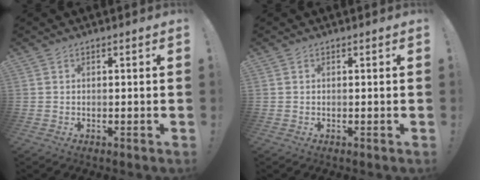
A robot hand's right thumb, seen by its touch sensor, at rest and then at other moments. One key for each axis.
{"total": 0.0}